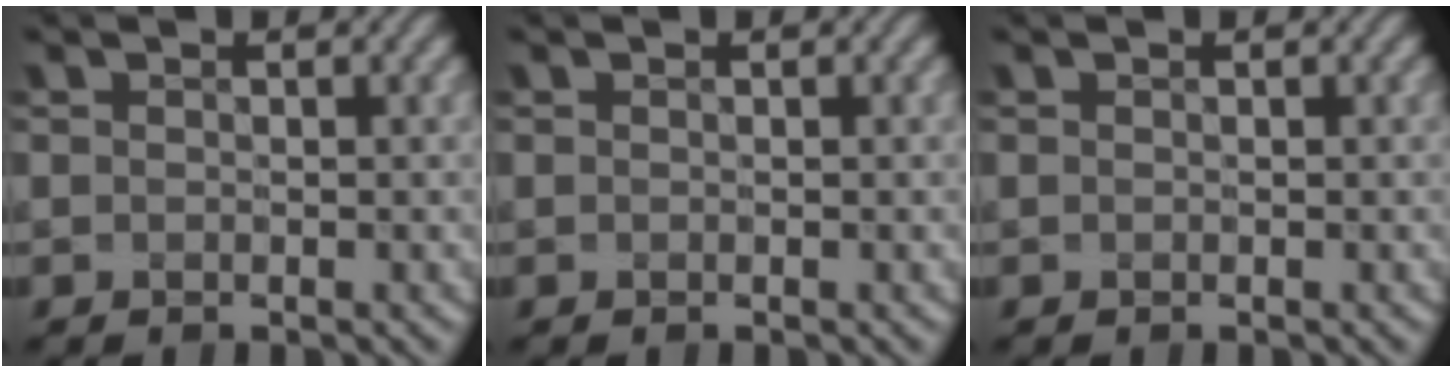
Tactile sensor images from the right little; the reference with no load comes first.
{"total": 0.0}
{"total": 0.0}